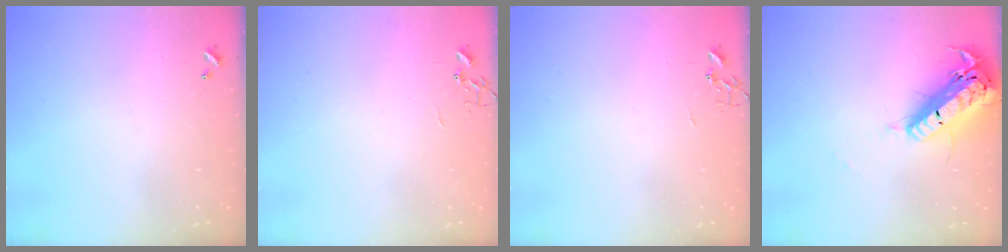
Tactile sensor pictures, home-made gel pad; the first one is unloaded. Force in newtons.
{"total": 0.0}
{"total": 0.0}
{"total": 21.3, "press": 20.9, "slide": 4.3}